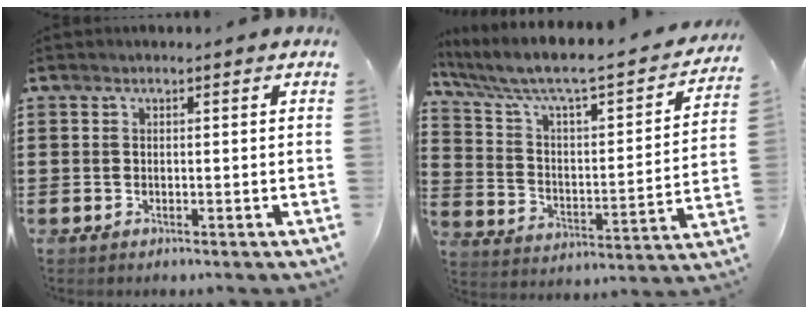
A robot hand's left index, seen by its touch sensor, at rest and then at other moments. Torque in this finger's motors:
{"motor_torque": [2.14, 0.00, 0.18, 0.01]}